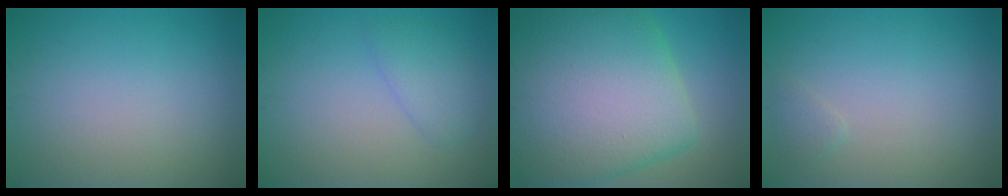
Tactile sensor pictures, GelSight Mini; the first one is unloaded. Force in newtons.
{"total": 2.0, "press": 2.0, "slide": 0.2}
{"total": 13.3, "press": 13.2, "slide": 0.7}
{"total": 0.8, "press": 0.8, "slide": 0.1}